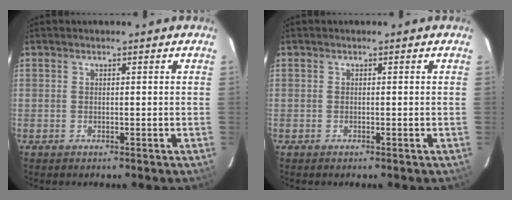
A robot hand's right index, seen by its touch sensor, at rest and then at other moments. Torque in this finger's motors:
{"motor_torque": [-0.04, -0.02, 0.01, 0.00]}